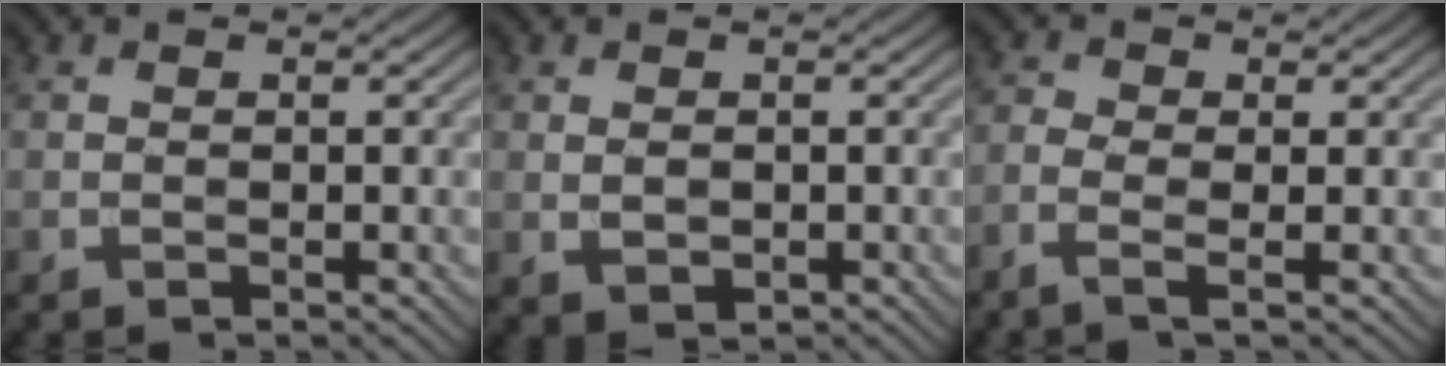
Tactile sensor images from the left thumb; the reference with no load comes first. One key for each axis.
{"total": 1.6, "fx": -0.1, "fy": 1.0, "fz": 1.3, "tx": -0.027, "ty": -0.005, "tz": 0.004}
{"total": 2.8, "fx": -1.2, "fy": 0.8, "fz": 2.4, "tx": -0.060, "ty": -0.001, "tz": -0.035}